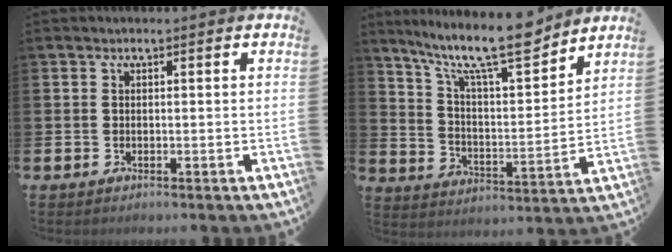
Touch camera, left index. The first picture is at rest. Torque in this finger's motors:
{"motor_torque": [0.27, -0.54, 0.86, 0.21]}